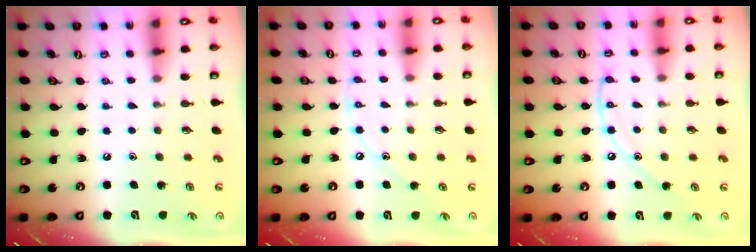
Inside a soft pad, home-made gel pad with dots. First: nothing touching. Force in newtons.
{"total": 7.2, "press": 7.1, "slide": 0.8}
{"total": 10.0, "press": 9.9, "slide": 1.0}